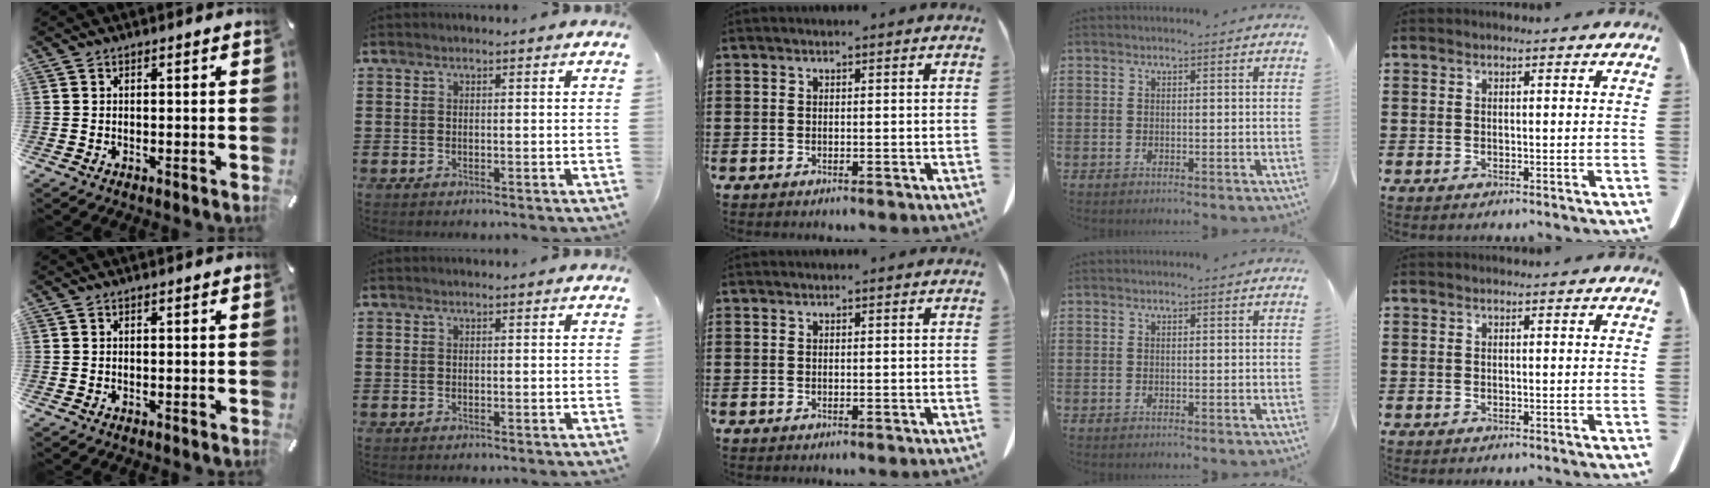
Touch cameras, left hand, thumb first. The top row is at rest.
{}